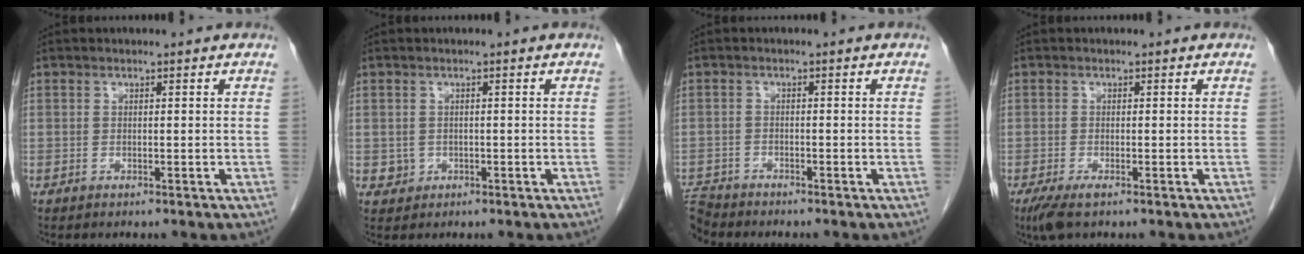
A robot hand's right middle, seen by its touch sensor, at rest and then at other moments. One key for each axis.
{"total": 1.4, "fx": -0.2, "fy": 1.4, "fz": 0.3, "tx": -0.004, "ty": 0.003, "tz": 0.002}
{"total": 3.7, "fx": -3.7, "fy": 0.2, "fz": -0.2, "tx": 0.006, "ty": -0.011, "tz": -0.071}
{"total": 2.9, "fx": -1.8, "fy": 0.6, "fz": 2.2, "tx": -0.045, "ty": -0.010, "tz": -0.033}